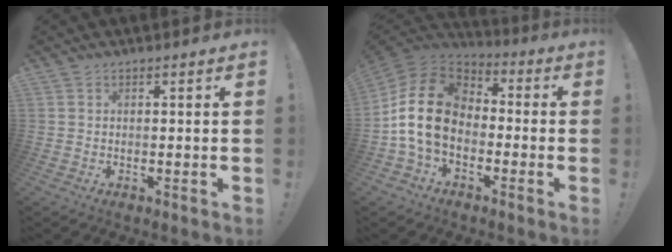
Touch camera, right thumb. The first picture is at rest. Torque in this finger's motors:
{"motor_torque": [0.33, 0.79, 1.90, -0.87, 0.20]}